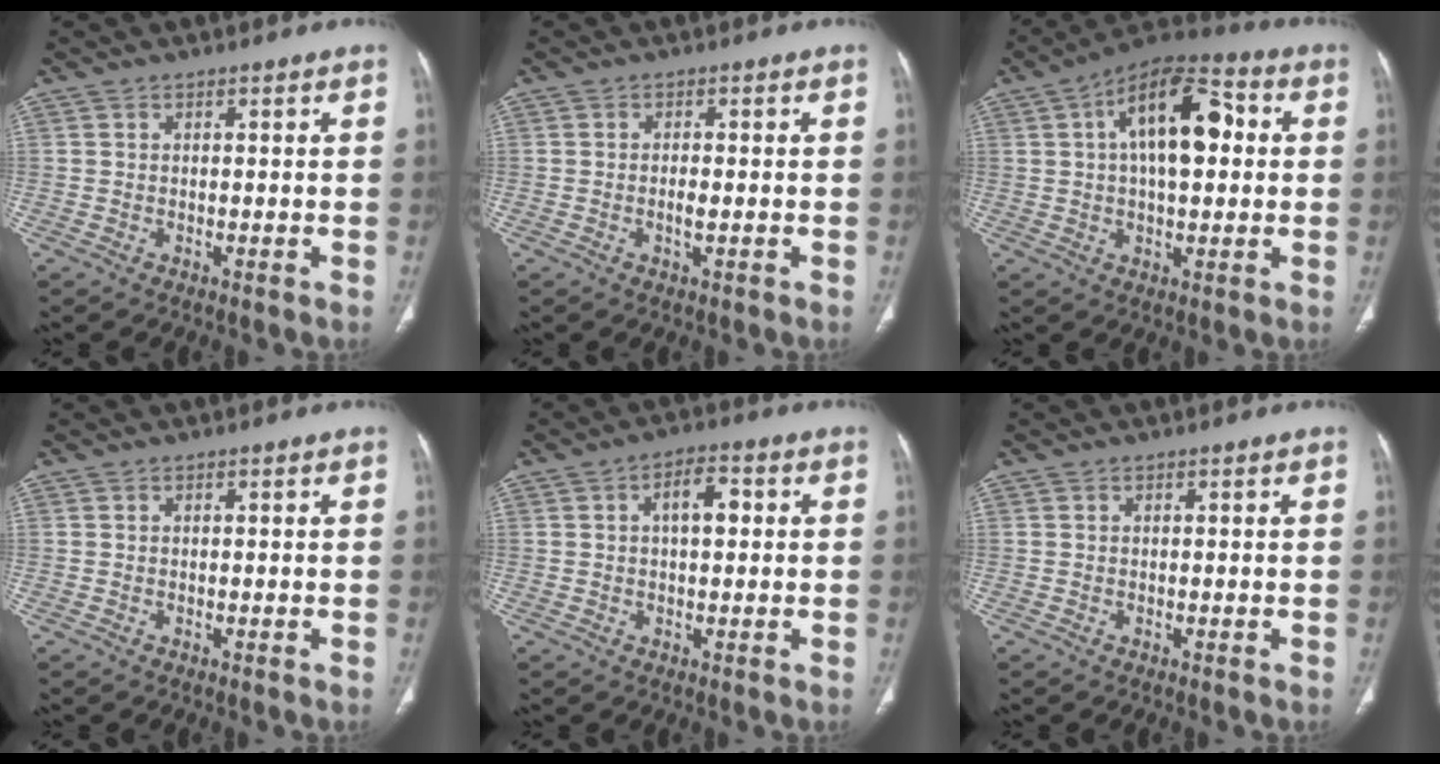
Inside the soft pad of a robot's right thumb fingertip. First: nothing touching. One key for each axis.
{"total": 2.0, "fx": -0.5, "fy": 0.8, "fz": 1.8, "tx": -0.036, "ty": -0.001, "tz": -0.010}
{"total": 16.3, "fx": 3.2, "fy": 8.0, "fz": 13.8, "tx": -0.202, "ty": 0.025, "tz": 0.043}
{"total": 0.0}
{"total": 5.3, "fx": 1.0, "fy": 2.7, "fz": 4.5, "tx": -0.063, "ty": 0.013, "tz": 0.011}
{"total": 0.0}